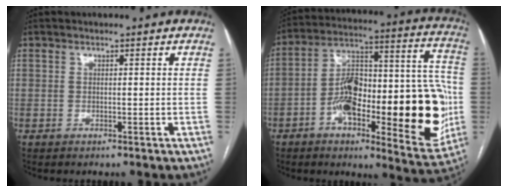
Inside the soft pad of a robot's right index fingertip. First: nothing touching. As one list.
[{"total": 28.2, "force": [-6.0, 8.5, 26.2], "torque": [-0.328, 0.025, -0.076]}]